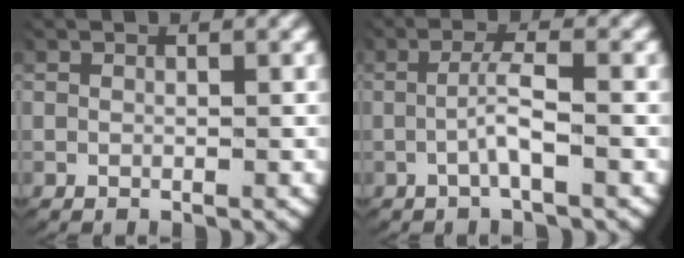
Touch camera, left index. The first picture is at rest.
{"total": 2.7, "force": [-0.9, 0.3, 2.5], "torque": [-0.051, -0.002, -0.017]}